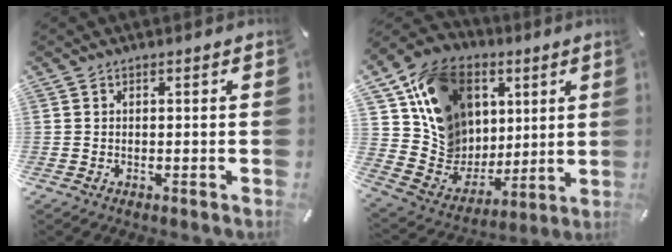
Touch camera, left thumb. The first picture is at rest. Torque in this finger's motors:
{"motor_torque": [1.45, 1.39, 1.04, -0.03, 0.26]}